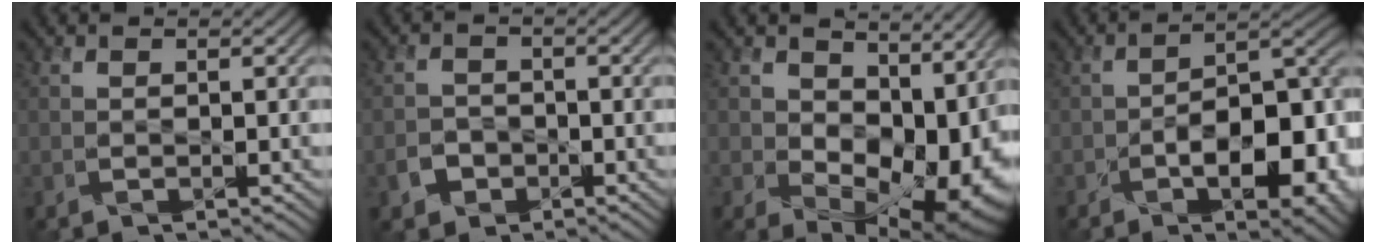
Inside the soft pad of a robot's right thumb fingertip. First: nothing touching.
{"total": 2.7, "force": [-1.4, 2.2, 0.8], "torque": [-0.012, -0.002, -0.028]}
{"total": 12.9, "force": [2.0, 8.7, 9.3], "torque": [-0.135, -0.032, 0.050]}
{"total": 13.2, "force": [-4.7, 6.2, 10.7], "torque": [-0.156, -0.016, -0.064]}